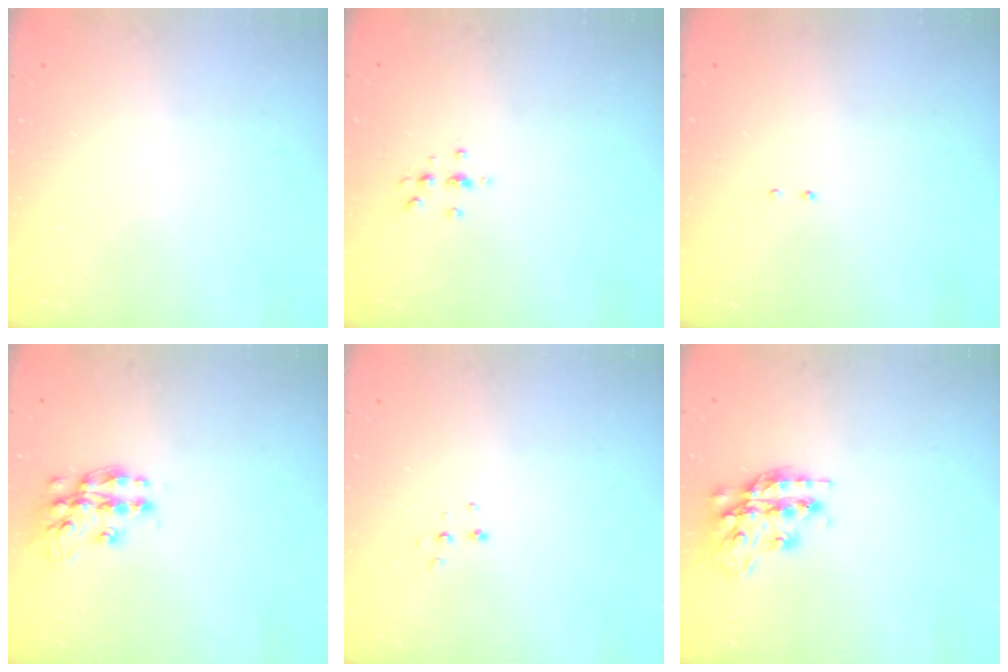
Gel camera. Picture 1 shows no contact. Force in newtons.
{"total": 4.0, "press": 3.8, "slide": 1.2}
{"total": 2.1, "press": 2.0, "slide": 0.6}
{"total": 13.3, "press": 13.3, "slide": 0.9}
{"total": 4.9, "press": 4.9, "slide": 0.7}
{"total": 17.3, "press": 17.3, "slide": 1.4}